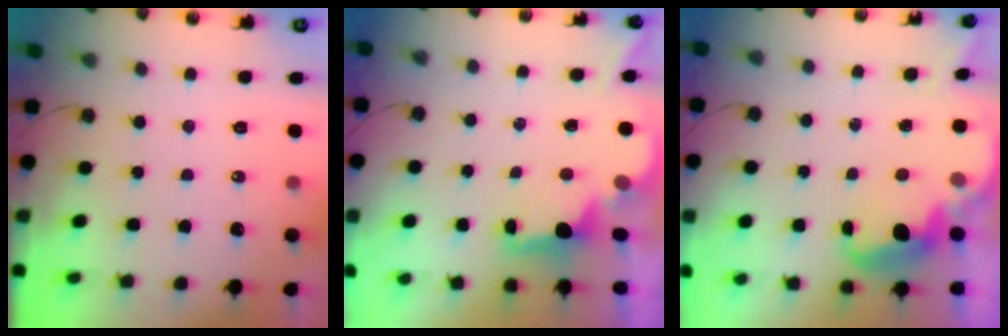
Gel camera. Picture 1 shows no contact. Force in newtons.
{"total": 1.9, "press": 1.8, "slide": 0.6}
{"total": 3.3, "press": 3.3, "slide": 0.5}